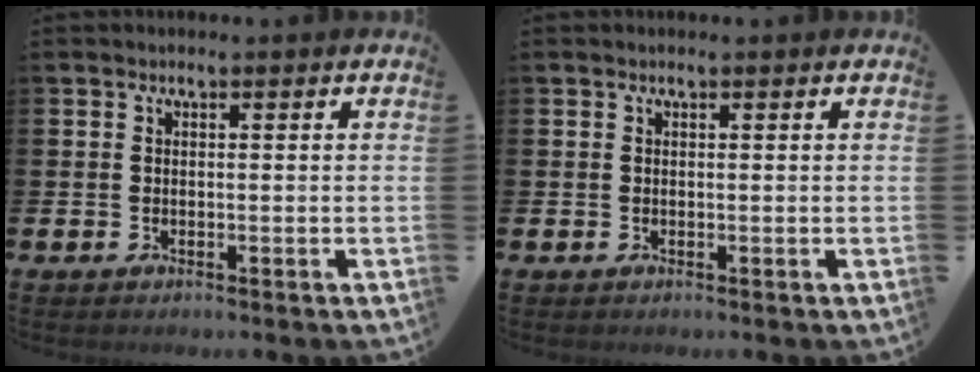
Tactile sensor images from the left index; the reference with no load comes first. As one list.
[{"total": 0.0}]